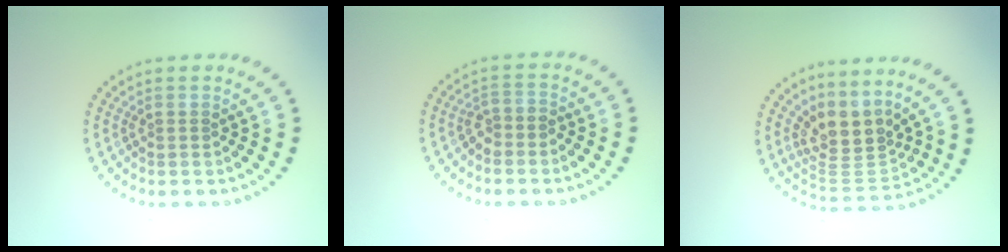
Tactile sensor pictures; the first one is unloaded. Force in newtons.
{"total": 1.6, "press": 1.2, "slide": 1.0}
{"total": 4.0, "press": 2.7, "slide": 2.9}